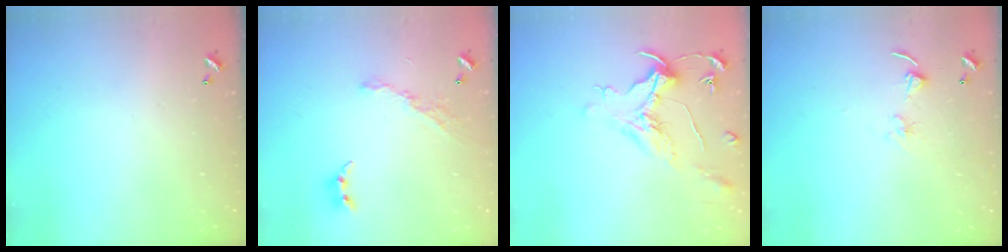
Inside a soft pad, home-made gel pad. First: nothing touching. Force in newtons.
{"total": 8.2, "press": 8.2, "slide": 0.9}
{"total": 1.6, "press": 1.4, "slide": 0.7}
{"total": 2.7, "press": 2.7, "slide": 0.2}